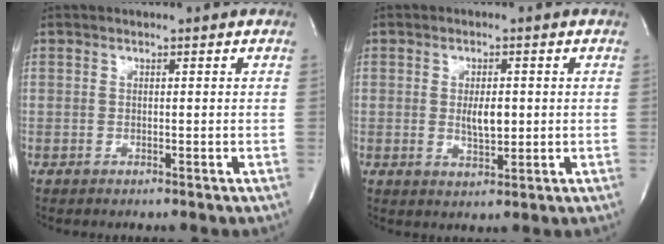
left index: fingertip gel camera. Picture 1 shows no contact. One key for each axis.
{"total": 3.7, "fx": 0.0, "fy": 1.4, "fz": 3.4, "tx": -0.061, "ty": -0.008, "tz": 0.004}